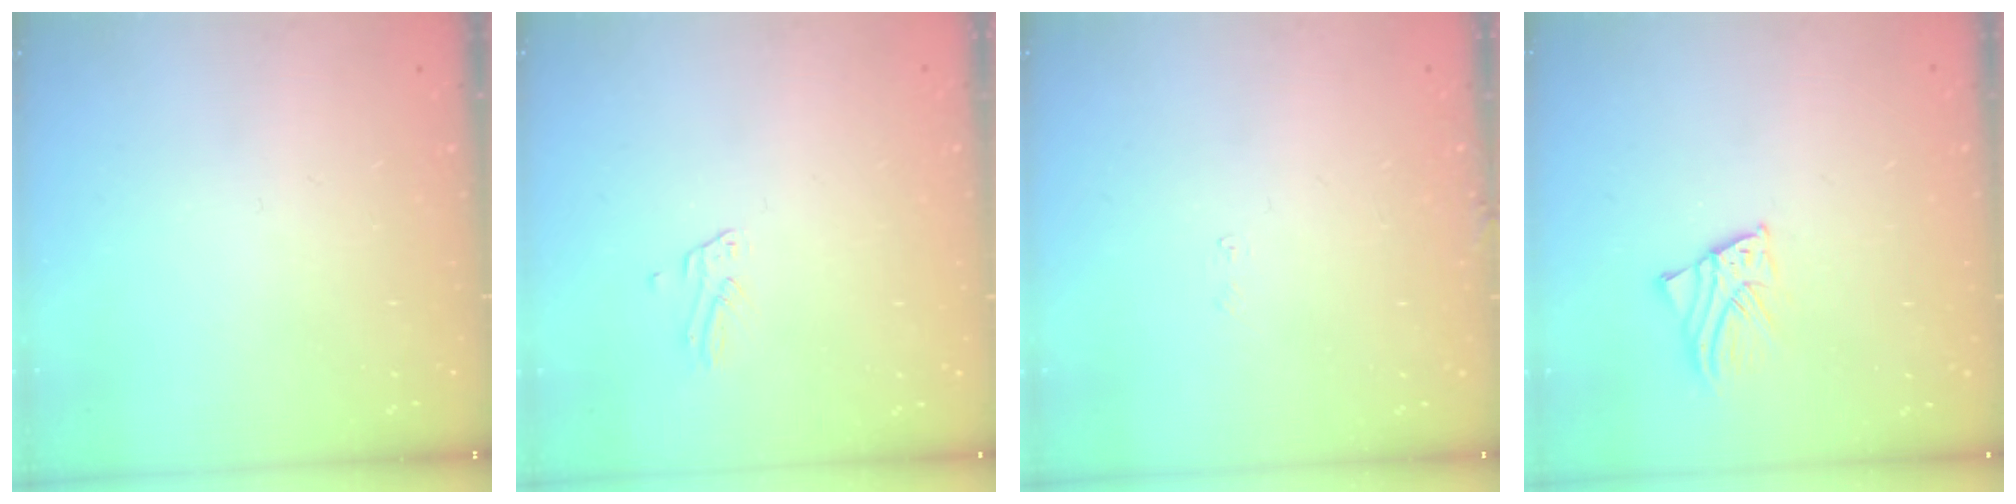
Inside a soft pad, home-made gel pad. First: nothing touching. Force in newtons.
{"total": 1.2, "press": 1.2, "slide": 0.1}
{"total": 3.2, "press": 3.2, "slide": 0.1}
{"total": 2.2, "press": 2.2, "slide": 0.1}